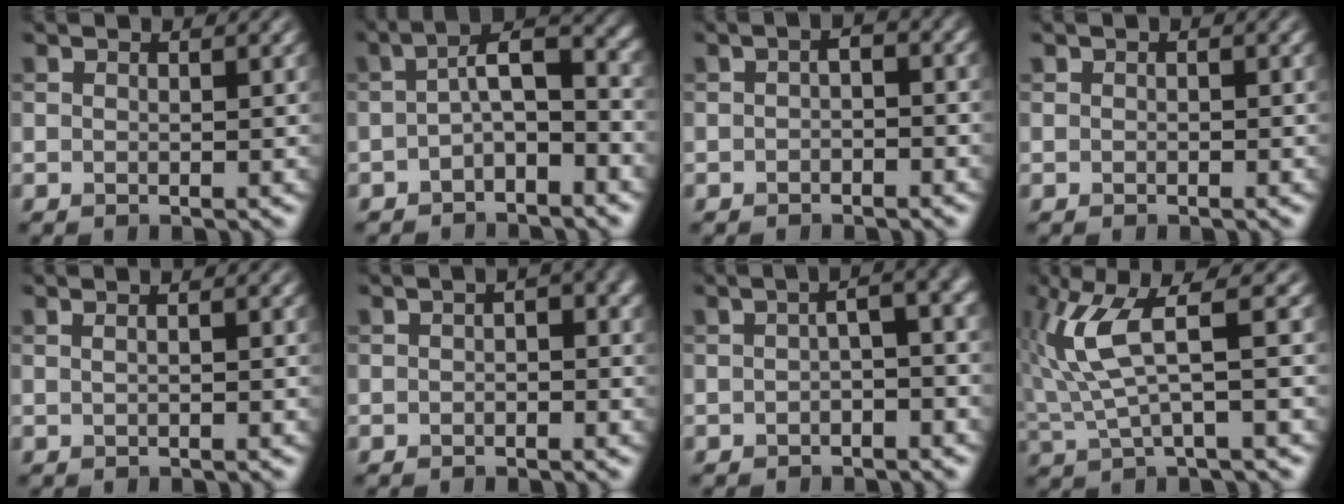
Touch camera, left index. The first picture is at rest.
{"total": 4.5, "force": [-1.6, 1.6, 3.9], "torque": [-0.069, 0.017, -0.035]}
{"total": 1.6, "force": [-0.6, 0.8, 1.2], "torque": [-0.023, 0.006, -0.014]}
{"total": 0.0}
{"total": 1.2, "force": [0.3, 0.6, 1.0], "torque": [-0.007, 0.000, -0.010]}
{"total": 2.2, "force": [0.0, 1.1, 1.9], "torque": [-0.025, 0.010, -0.005]}
{"total": 4.1, "force": [-0.5, 1.3, 3.8], "torque": [-0.046, 0.012, -0.009]}
{"total": 5.7, "force": [1.1, 1.1, 5.5], "torque": [-0.136, 0.006, 0.023]}